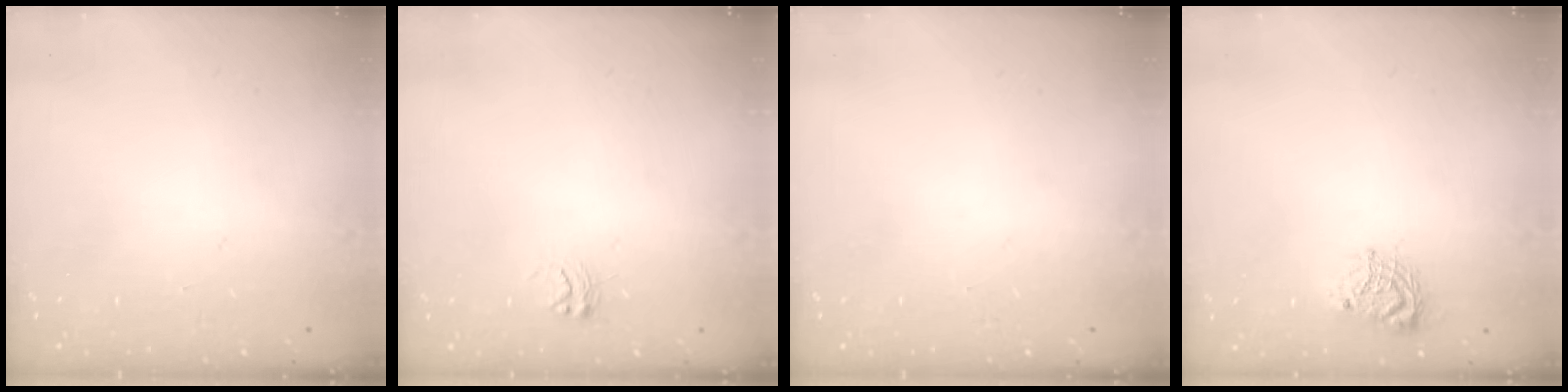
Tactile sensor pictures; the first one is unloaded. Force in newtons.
{"total": 2.6, "press": 2.6, "slide": 0.2}
{"total": 0.0}
{"total": 8.6, "press": 8.6, "slide": 0.6}